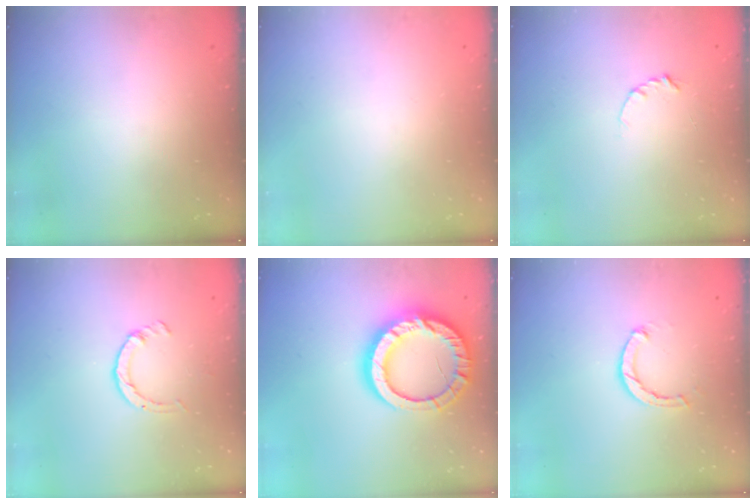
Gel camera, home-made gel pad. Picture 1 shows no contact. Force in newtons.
{"total": 0.0}
{"total": 2.9, "press": 2.9, "slide": 0.3}
{"total": 2.6, "press": 2.6, "slide": 0.4}
{"total": 18.3, "press": 18.2, "slide": 1.7}
{"total": 2.3, "press": 2.3, "slide": 0.3}